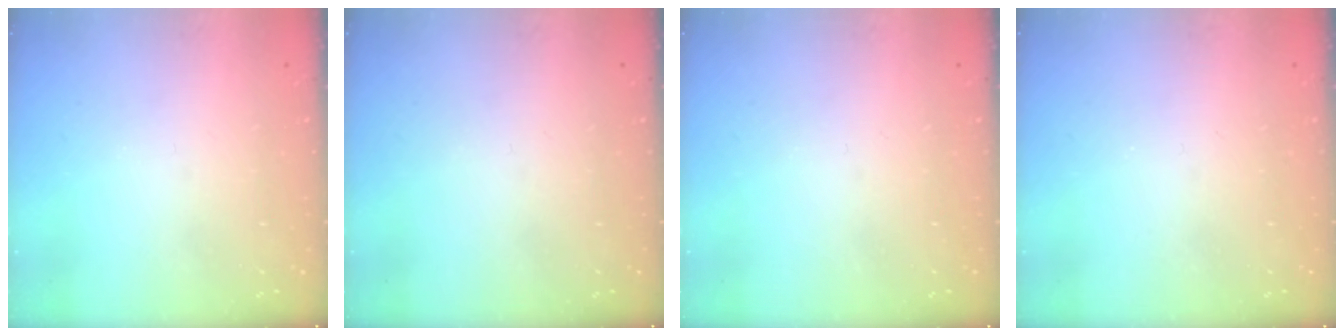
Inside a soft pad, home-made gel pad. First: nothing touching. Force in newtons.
{"total": 0.0}
{"total": 0.0}
{"total": 2.2, "press": 2.1, "slide": 0.4}